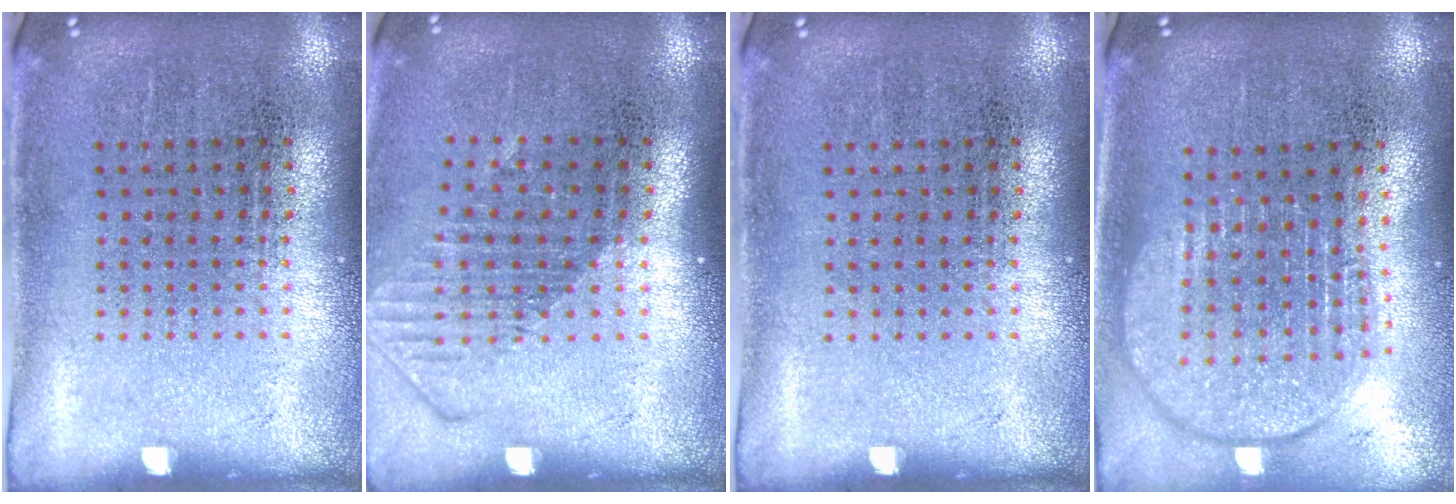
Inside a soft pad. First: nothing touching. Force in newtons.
{"total": 1.5, "press": 1.2, "slide": 1.0}
{"total": 0.0}
{"total": 2.0, "press": 1.6, "slide": 1.2}